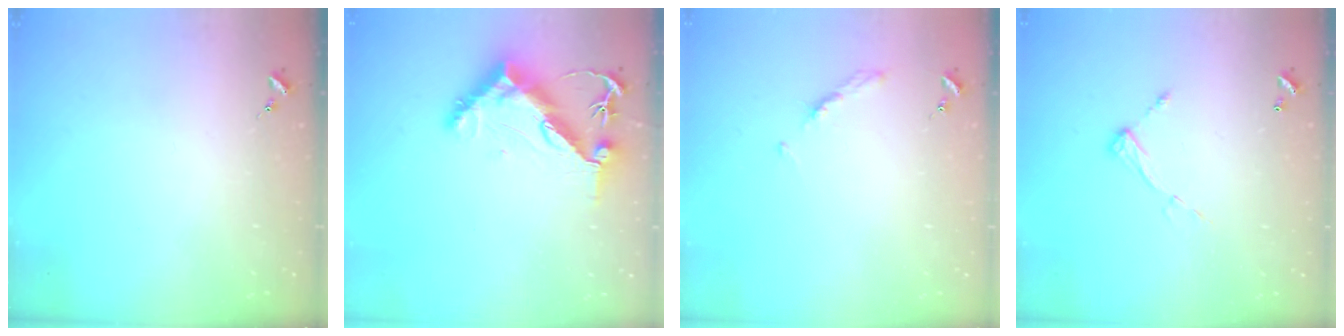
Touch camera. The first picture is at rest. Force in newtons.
{"total": 11.0, "press": 10.9, "slide": 1.0}
{"total": 3.7, "press": 3.6, "slide": 0.4}
{"total": 6.5, "press": 6.4, "slide": 0.6}